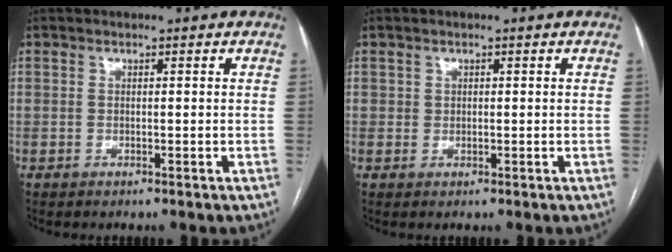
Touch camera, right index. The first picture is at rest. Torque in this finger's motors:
{"motor_torque": [-0.14, 0.27, -0.01, 0.01]}